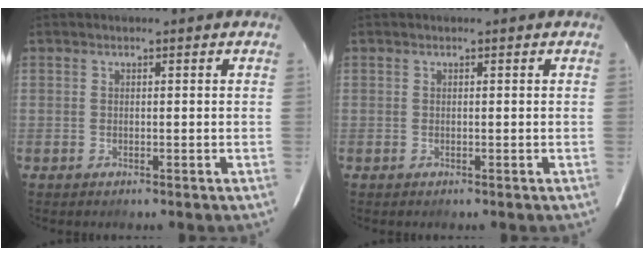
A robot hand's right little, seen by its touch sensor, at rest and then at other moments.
{"total": 0.0}